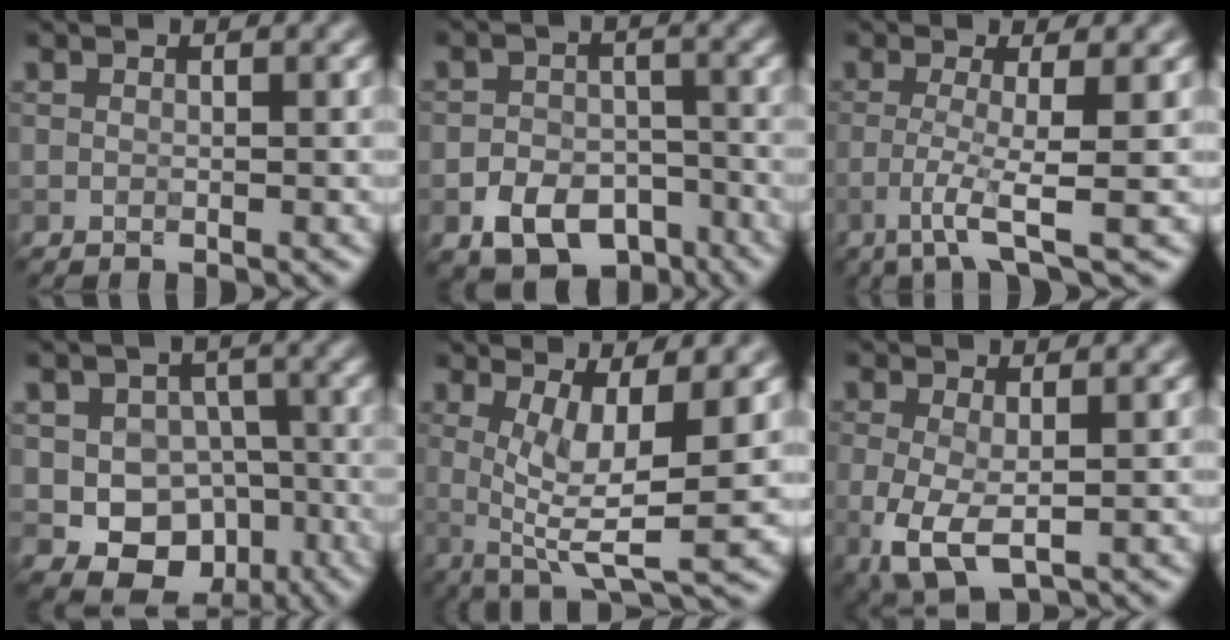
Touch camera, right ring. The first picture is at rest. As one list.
[{"total": 6.7, "force": [-3.7, 4.6, 3.2], "torque": [-0.046, -0.003, -0.061]}, {"total": 3.8, "force": [-1.4, 0.3, 3.5], "torque": [-0.069, -0.003, -0.040]}, {"total": 8.8, "force": [-2.6, 7.6, 3.5], "torque": [-0.031, 0.004, -0.053]}, {"total": 6.3, "force": [0.9, 1.6, 6.1], "torque": [-0.099, -0.006, 0.018]}, {"total": 4.7, "force": [-1.0, 2.4, 3.9], "torque": [-0.101, -0.015, -0.017]}]